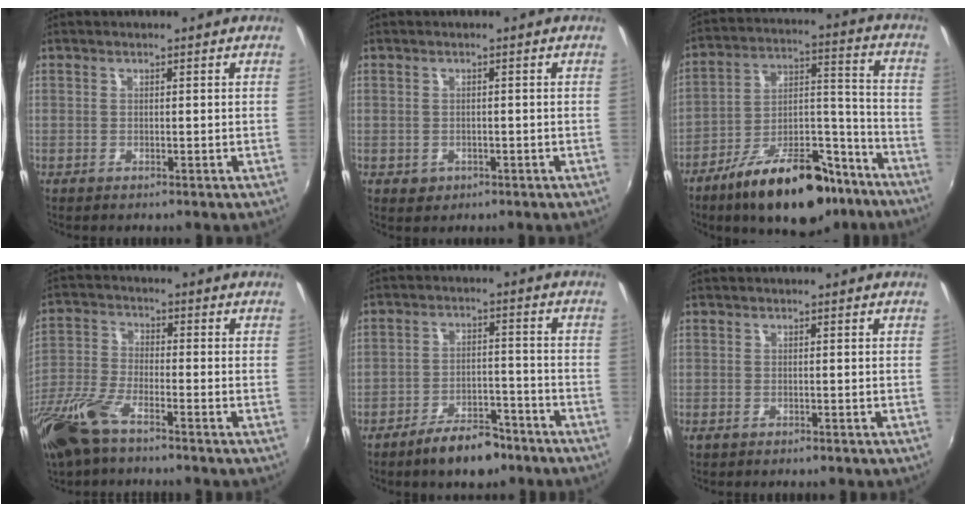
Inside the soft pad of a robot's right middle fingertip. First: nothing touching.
{"total": 2.5, "force": [-0.7, 2.1, 1.1], "torque": [-0.022, -0.001, -0.004]}
{"total": 20.8, "force": [-14.2, 8.3, 12.7], "torque": [-0.200, 0.018, -0.214]}
{"total": 11.7, "force": [-8.2, 3.4, 7.7], "torque": [-0.178, -0.023, -0.170]}
{"total": 8.5, "force": [-6.6, 3.5, 4.1], "torque": [-0.079, 0.021, -0.093]}
{"total": 1.2, "force": [-0.9, 0.6, 0.5], "torque": [-0.011, -0.004, -0.017]}